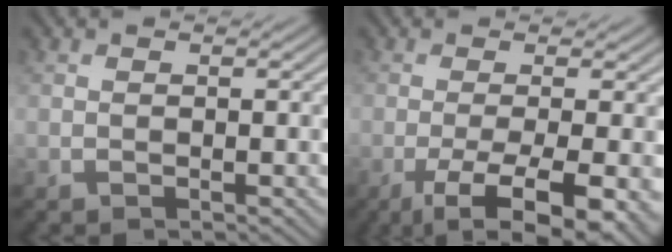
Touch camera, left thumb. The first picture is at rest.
{"total": 9.2, "force": [-3.8, 2.3, 8.0], "torque": [-0.124, -0.004, -0.051]}